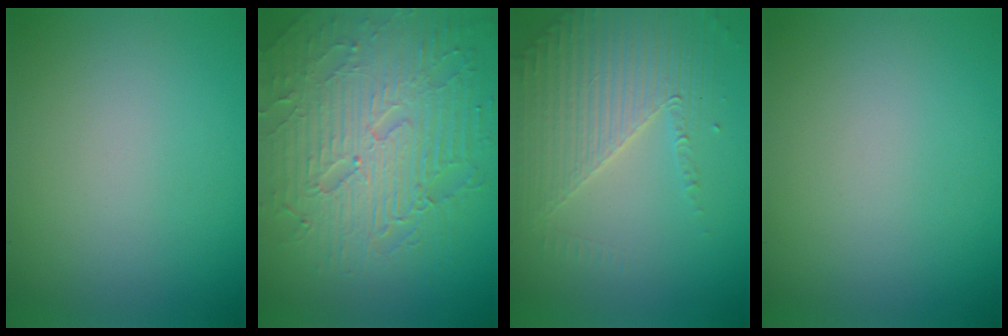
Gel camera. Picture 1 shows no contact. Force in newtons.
{"total": 8.9, "press": 6.3, "slide": 6.3}
{"total": 3.9, "press": 3.7, "slide": 1.3}
{"total": 0.0}